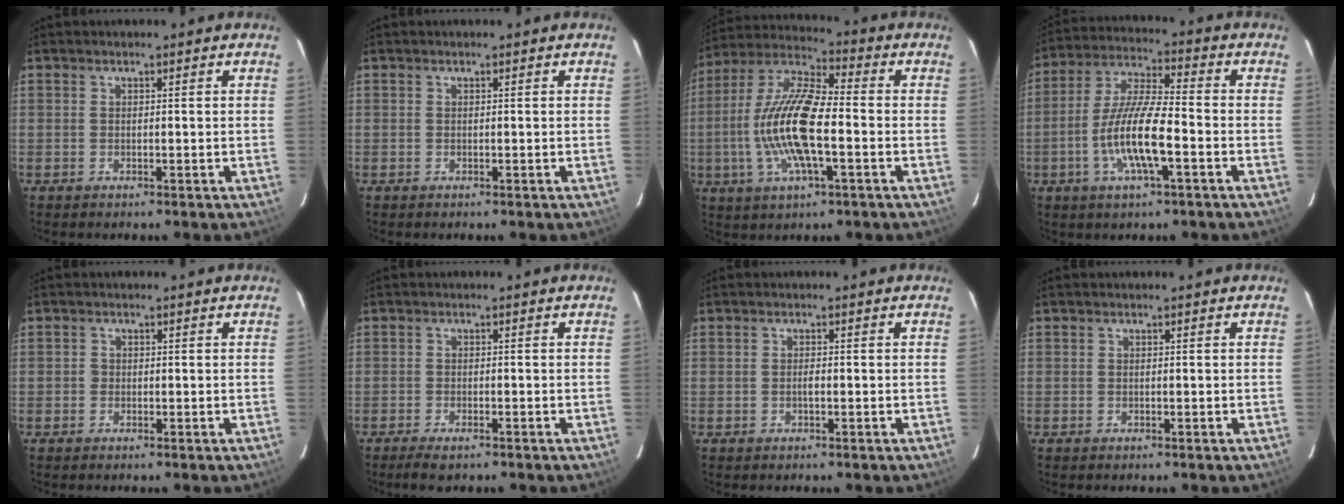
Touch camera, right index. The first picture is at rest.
{"total": 0.0}
{"total": 16.1, "force": [-3.2, 4.6, 15.1], "torque": [-0.304, -0.001, -0.067]}
{"total": 12.3, "force": [-4.2, 2.2, 11.3], "torque": [-0.233, -0.004, -0.081]}
{"total": 0.9, "force": [-0.3, 0.8, 0.0], "torque": [0.002, 0.001, -0.005]}
{"total": 3.2, "force": [-2.5, 0.9, 1.9], "torque": [-0.046, -0.009, -0.044]}
{"total": 1.0, "force": [-0.3, 0.3, 0.9], "torque": [-0.017, 0.002, -0.005]}
{"total": 0.0}